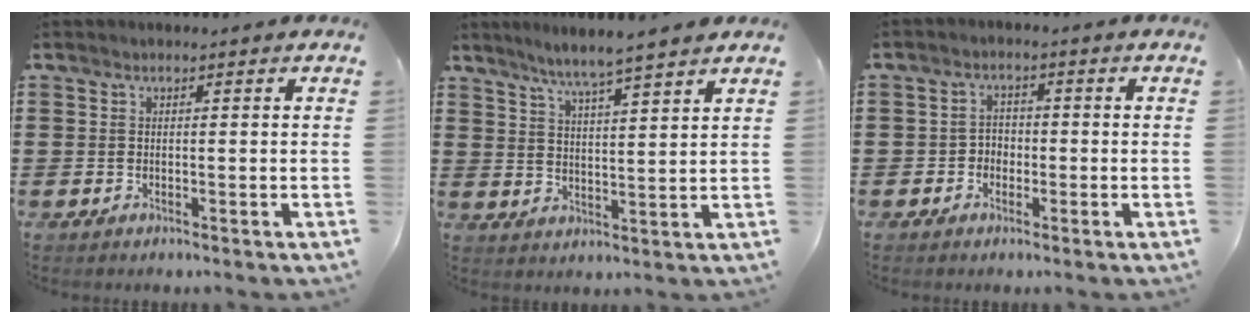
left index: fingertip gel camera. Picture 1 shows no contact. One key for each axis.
{"total": 5.1, "fx": 4.5, "fy": -0.8, "fz": 2.2, "tx": -0.060, "ty": -0.021, "tz": 0.075}
{"total": 2.2, "fx": -1.2, "fy": 1.7, "fz": 0.5, "tx": -0.017, "ty": 0.006, "tz": -0.028}